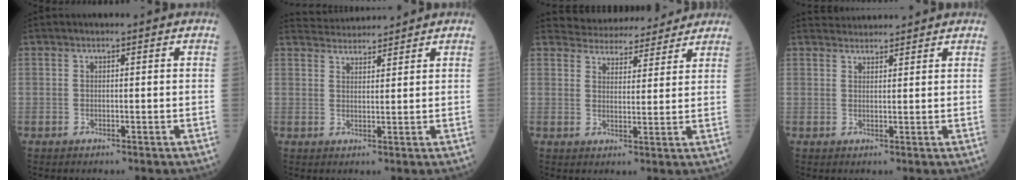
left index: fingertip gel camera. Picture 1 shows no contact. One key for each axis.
{"total": 4.8, "fx": 4.8, "fy": 0.0, "fz": 0.1, "tx": -0.012, "ty": 0.028, "tz": 0.083}
{"total": 10.9, "fx": 10.4, "fy": 2.8, "fz": 1.7, "tx": -0.018, "ty": 0.017, "tz": 0.136}
{"total": 3.9, "fx": 3.9, "fy": 0.4, "fz": 0.2, "tx": -0.009, "ty": 0.030, "tz": 0.066}